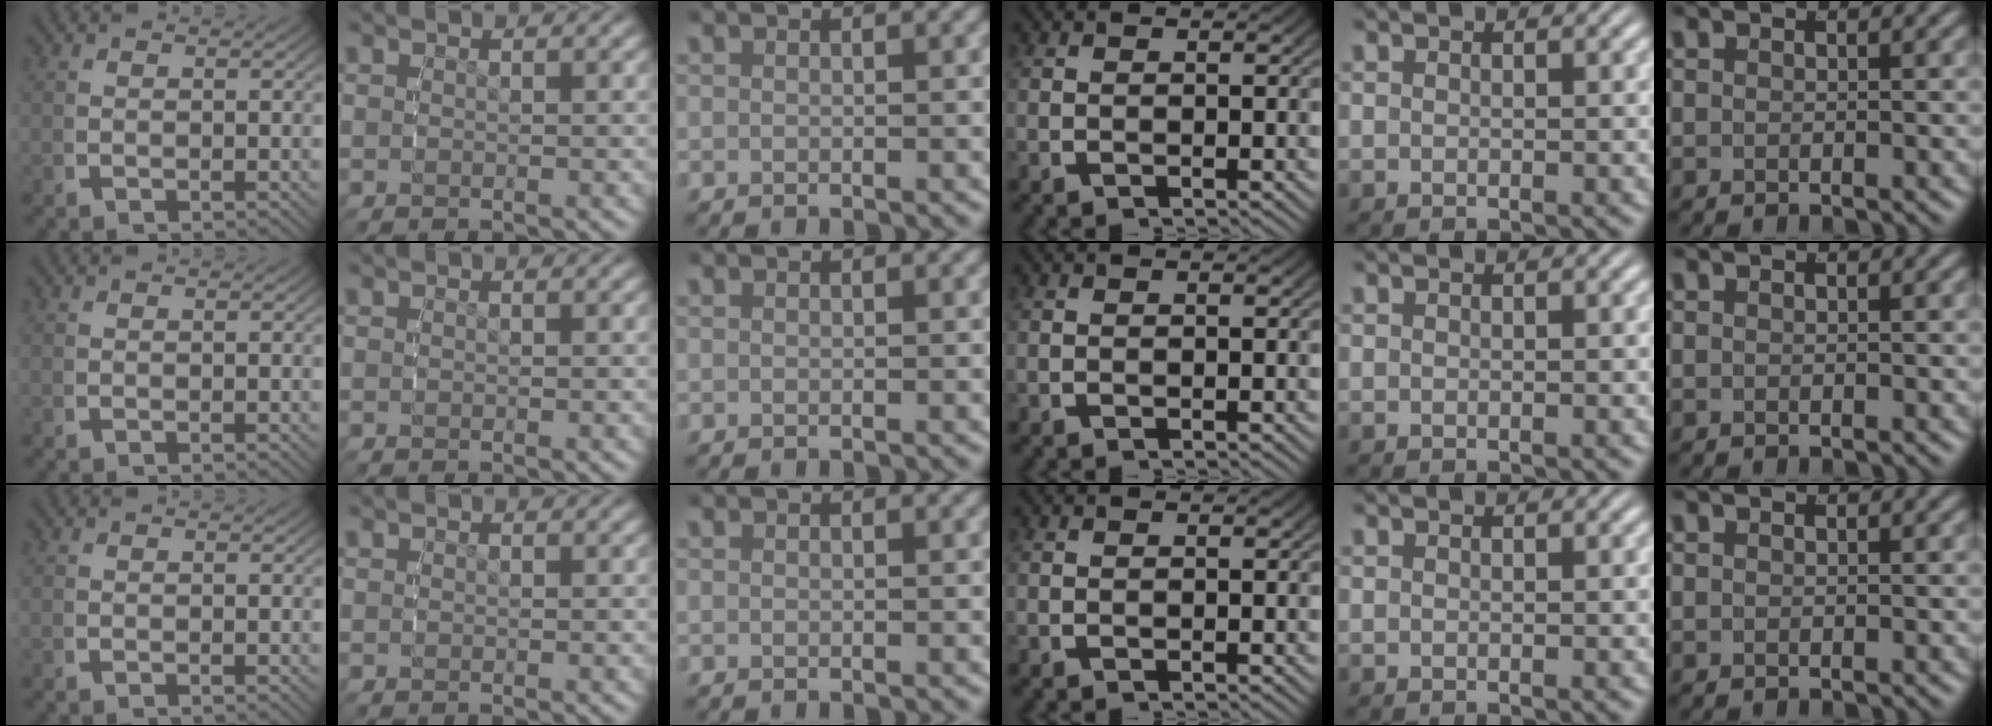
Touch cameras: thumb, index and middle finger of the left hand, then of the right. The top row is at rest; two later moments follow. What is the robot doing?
{"motion": "reach", "object": "glasses case"}